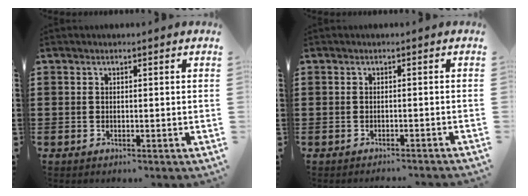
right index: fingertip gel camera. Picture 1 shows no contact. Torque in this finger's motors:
{"motor_torque": [0.03, 0.54, -0.84, -0.21]}